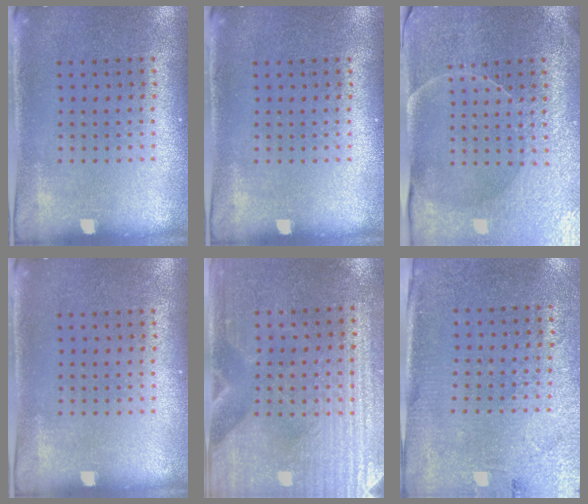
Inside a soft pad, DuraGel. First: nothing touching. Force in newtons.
{"total": 0.0}
{"total": 3.7, "press": 3.6, "slide": 1.0}
{"total": 0.0}
{"total": 3.5, "press": 3.1, "slide": 1.5}
{"total": 2.8, "press": 2.4, "slide": 1.3}